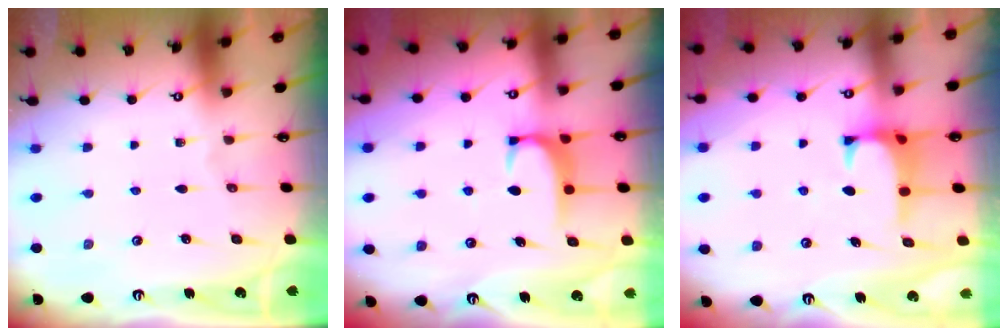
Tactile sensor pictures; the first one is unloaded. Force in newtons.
{"total": 1.7, "press": 1.6, "slide": 0.5}
{"total": 0.7, "press": 0.0, "slide": 0.7}